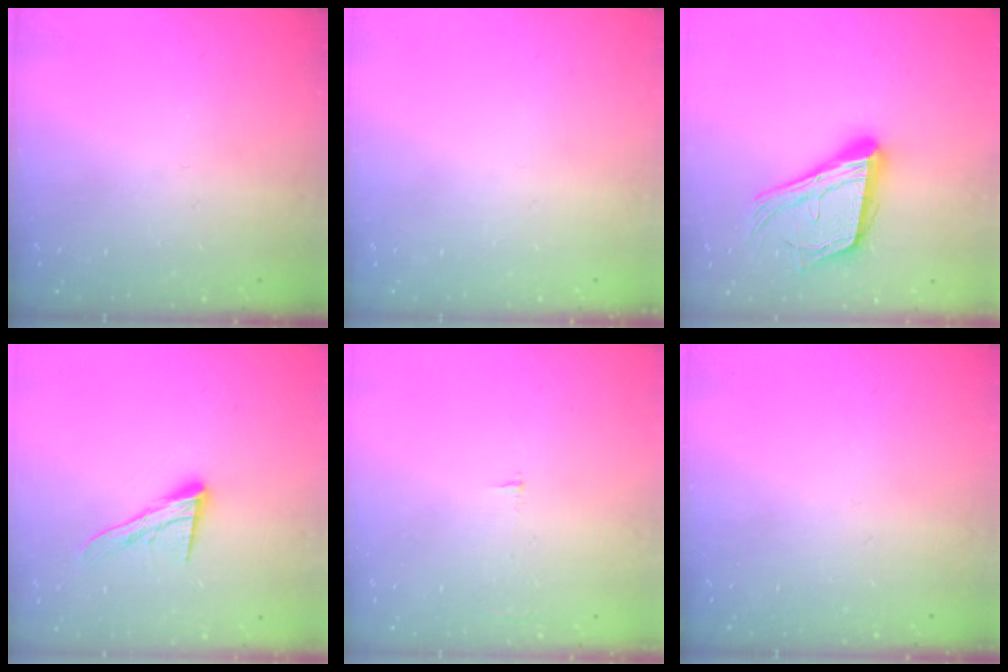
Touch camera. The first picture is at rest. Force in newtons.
{"total": 0.0}
{"total": 18.8, "press": 18.5, "slide": 3.2}
{"total": 12.0, "press": 12.0, "slide": 1.0}
{"total": 2.5, "press": 2.5, "slide": 0.2}
{"total": 0.0}